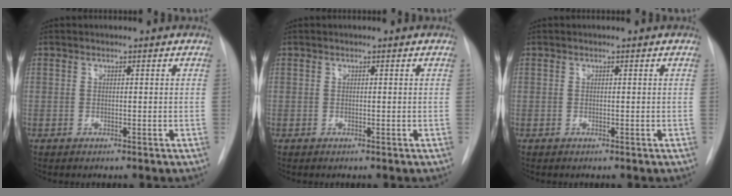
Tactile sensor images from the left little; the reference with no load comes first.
{"total": 0.0}
{"total": 0.0}